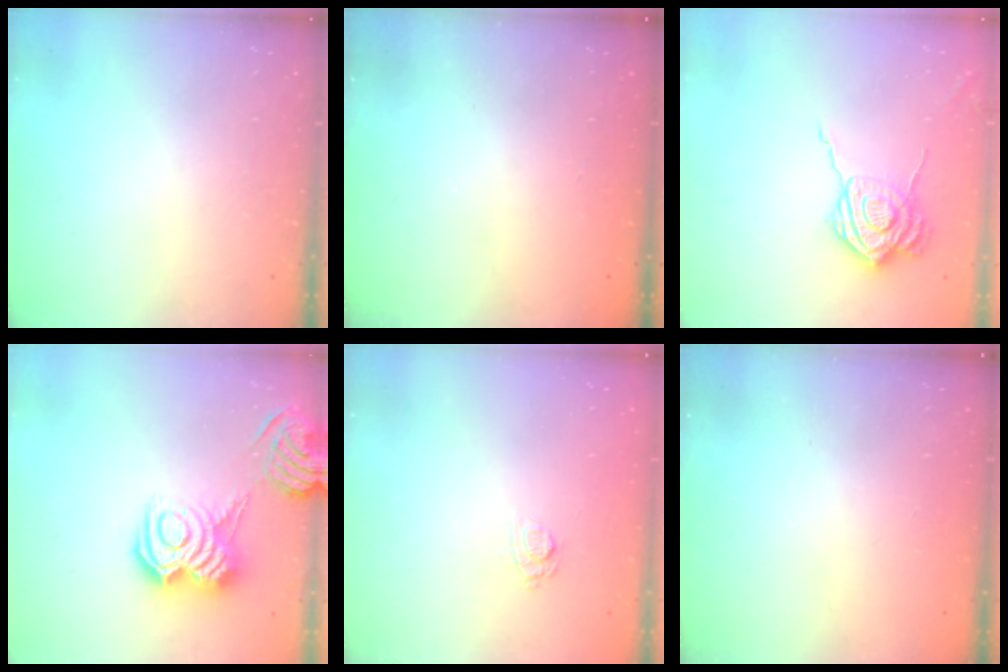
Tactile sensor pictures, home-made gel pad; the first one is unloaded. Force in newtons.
{"total": 2.3, "press": 2.2, "slide": 0.8}
{"total": 12.8, "press": 12.7, "slide": 1.2}
{"total": 9.6, "press": 9.5, "slide": 1.1}
{"total": 8.1, "press": 7.9, "slide": 1.4}
{"total": 2.3, "press": 2.2, "slide": 0.7}